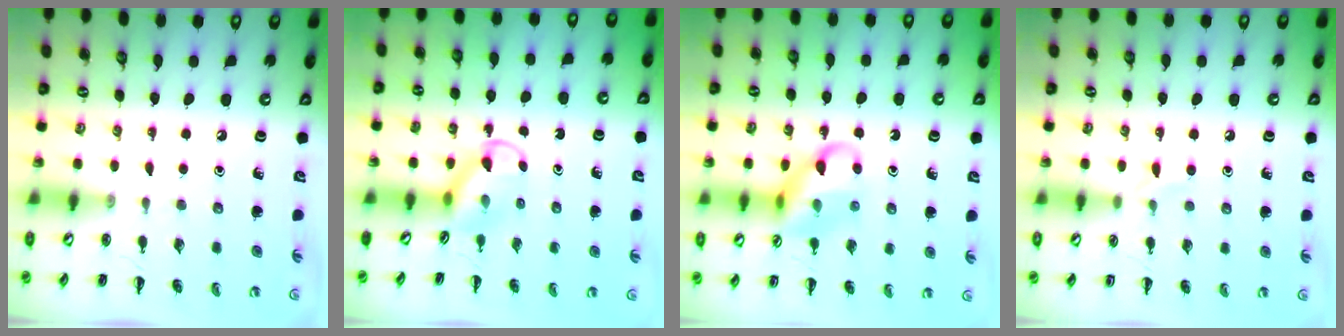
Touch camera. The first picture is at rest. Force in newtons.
{"total": 3.9, "press": 3.6, "slide": 1.4}
{"total": 11.5, "press": 11.3, "slide": 1.8}
{"total": 3.9, "press": 3.6, "slide": 1.4}